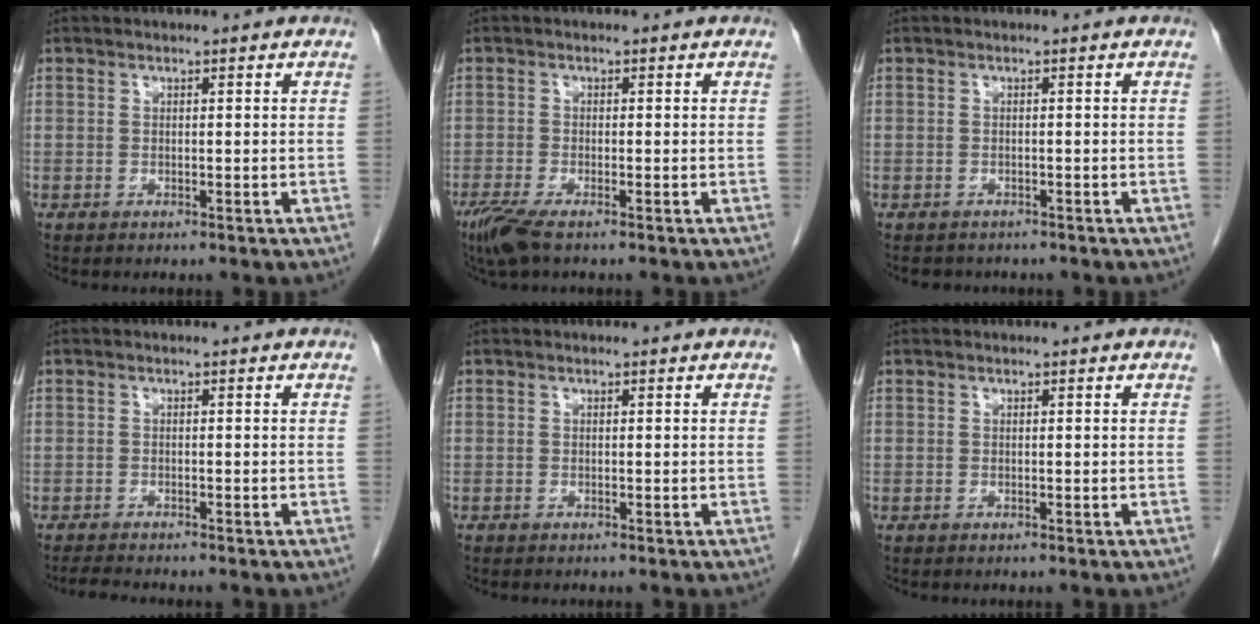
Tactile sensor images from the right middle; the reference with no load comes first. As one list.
[{"total": 4.2, "force": [-2.9, 0.7, 2.9], "torque": [-0.065, -0.013, -0.056]}, {"total": 2.9, "force": [-2.6, 1.3, 0.5], "torque": [-0.012, -0.002, -0.034]}, {"total": 2.7, "force": [-2.5, -0.1, 1.0], "torque": [-0.021, -0.012, -0.042]}, {"total": 0.0}, {"total": 0.0}]